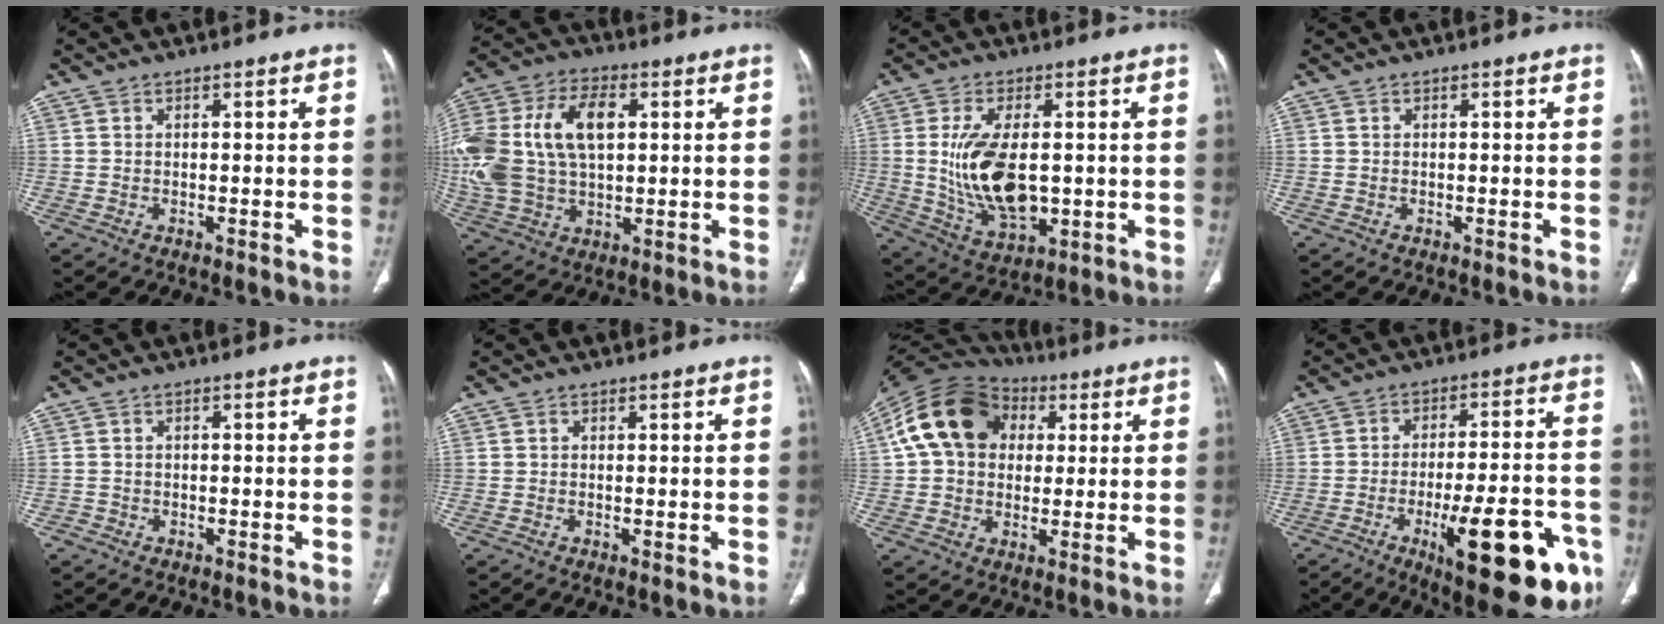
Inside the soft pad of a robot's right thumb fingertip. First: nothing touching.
{"total": 24.4, "force": [4.0, 15.2, 18.6], "torque": [-0.427, 0.024, 0.078]}
{"total": 14.0, "force": [0.1, 7.3, 11.9], "torque": [-0.222, -0.015, 0.017]}
{"total": 0.0}
{"total": 1.0, "force": [-0.7, 0.7, 0.0], "torque": [0.002, 0.005, -0.018]}
{"total": 0.5, "force": [-0.1, 0.1, 0.5], "torque": [-0.016, -0.003, -0.002]}
{"total": 16.8, "force": [3.7, 12.9, 10.0], "torque": [-0.179, 0.025, 0.056]}
{"total": 22.6, "force": [-9.7, 7.2, 19.1], "torque": [-0.218, 0.038, -0.124]}